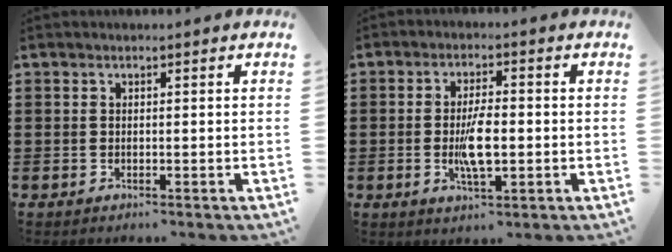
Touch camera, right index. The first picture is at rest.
{"total": 6.2, "force": [-0.8, 2.1, 5.8], "torque": [-0.122, -0.003, -0.020]}